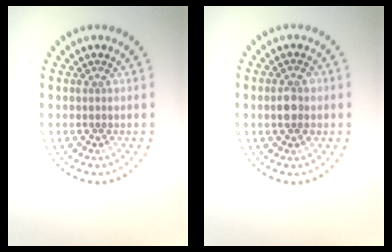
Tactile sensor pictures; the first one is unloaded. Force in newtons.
{"total": 2.5, "press": 2.5, "slide": 0.3}